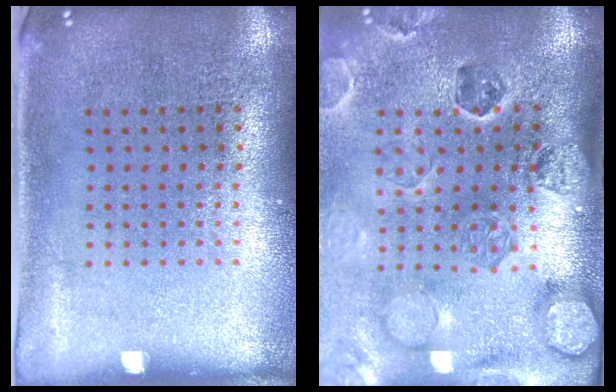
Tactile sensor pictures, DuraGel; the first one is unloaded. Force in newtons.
{"total": 2.8, "press": 2.7, "slide": 0.7}